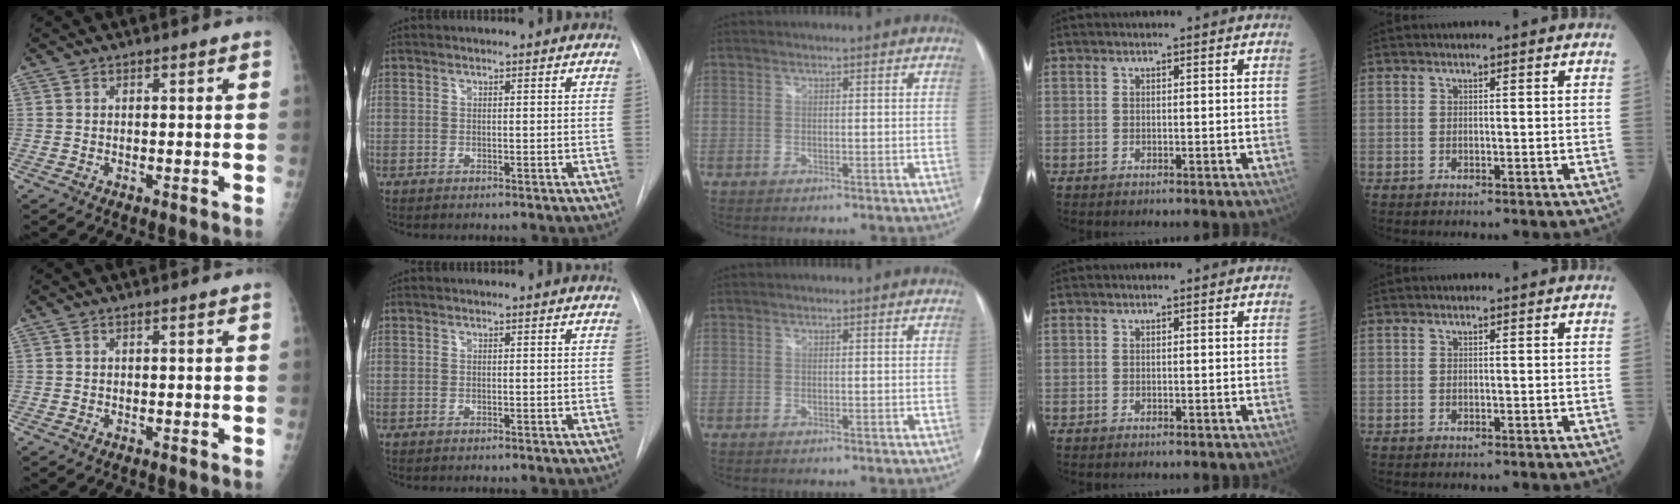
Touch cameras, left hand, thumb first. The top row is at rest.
{}